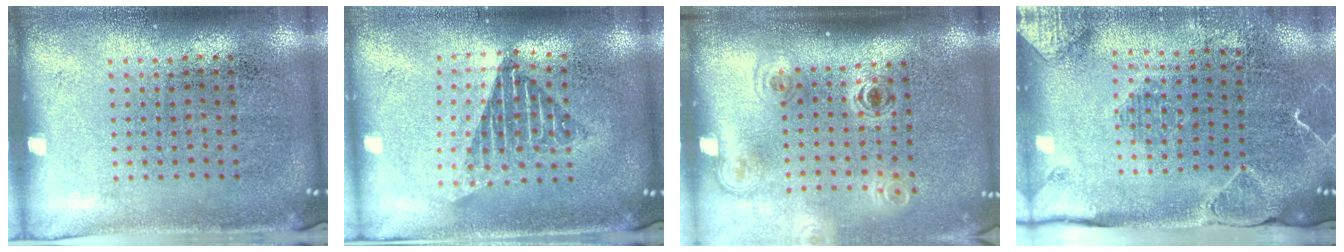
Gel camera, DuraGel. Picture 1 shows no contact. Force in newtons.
{"total": 1.7, "press": 1.4, "slide": 1.1}
{"total": 1.9, "press": 1.2, "slide": 1.4}
{"total": 2.0, "press": 2.0, "slide": 0.2}